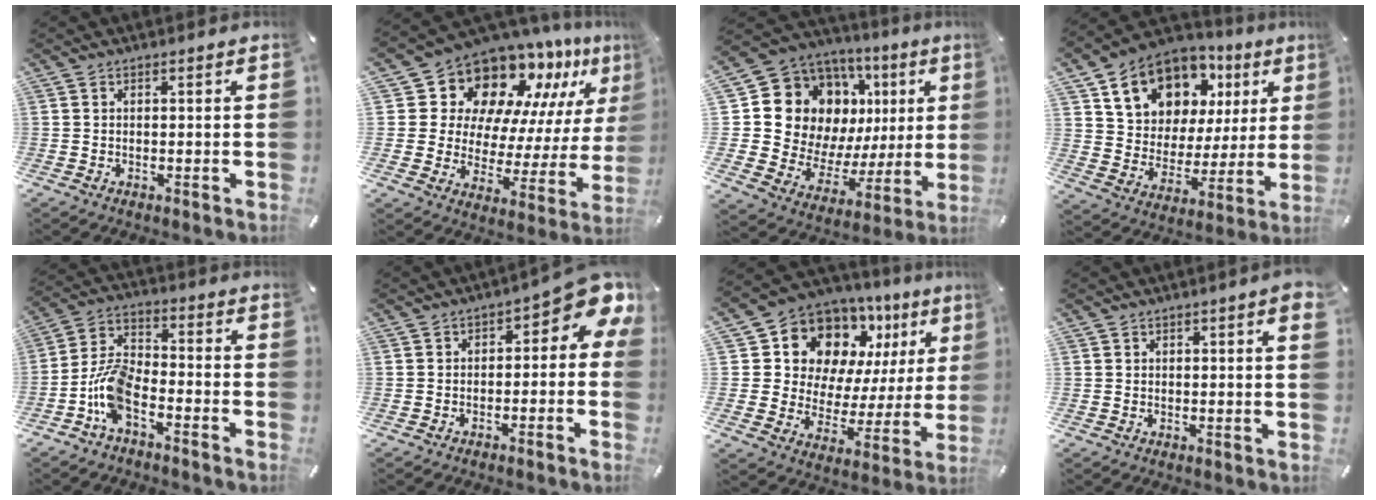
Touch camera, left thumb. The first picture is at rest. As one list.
[{"total": 15.2, "force": [11.5, 8.9, 4.6], "torque": [-0.078, -0.120, 0.194]}, {"total": 17.7, "force": [6.9, 13.9, 8.5], "torque": [-0.135, -0.055, 0.148]}, {"total": 15.6, "force": [9.1, 11.4, 5.6], "torque": [-0.107, -0.049, 0.170]}, {"total": 9.5, "force": [-5.4, 4.4, 6.4], "torque": [-0.155, 0.008, -0.105]}, {"total": 7.2, "force": [1.8, 3.5, 6.0], "torque": [-0.076, -0.019, 0.026]}, {"total": 13.4, "force": [9.0, 9.2, 3.8], "torque": [-0.066, -0.088, 0.162]}, {"total": 1.7, "force": [1.3, 0.6, 1.0], "torque": [-0.012, 0.000, 0.022]}]